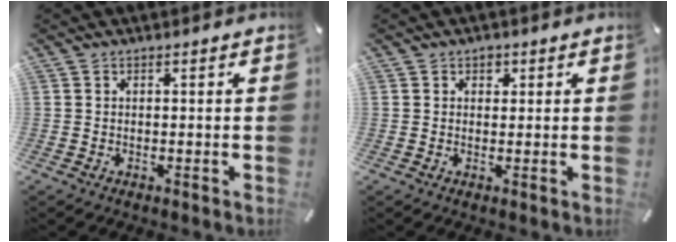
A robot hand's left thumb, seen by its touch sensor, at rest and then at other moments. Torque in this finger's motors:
{"motor_torque": [0.16, 0.07, 0.02, 0.00, -0.01]}